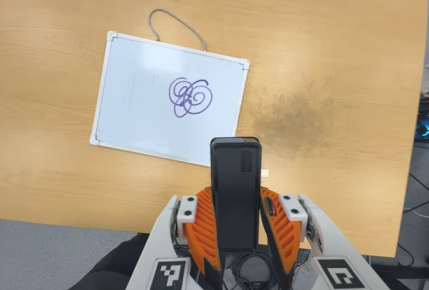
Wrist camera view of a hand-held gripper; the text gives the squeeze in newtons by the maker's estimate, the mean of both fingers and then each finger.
{"total": 4.6, "left": 3.4, "right": 5.7}